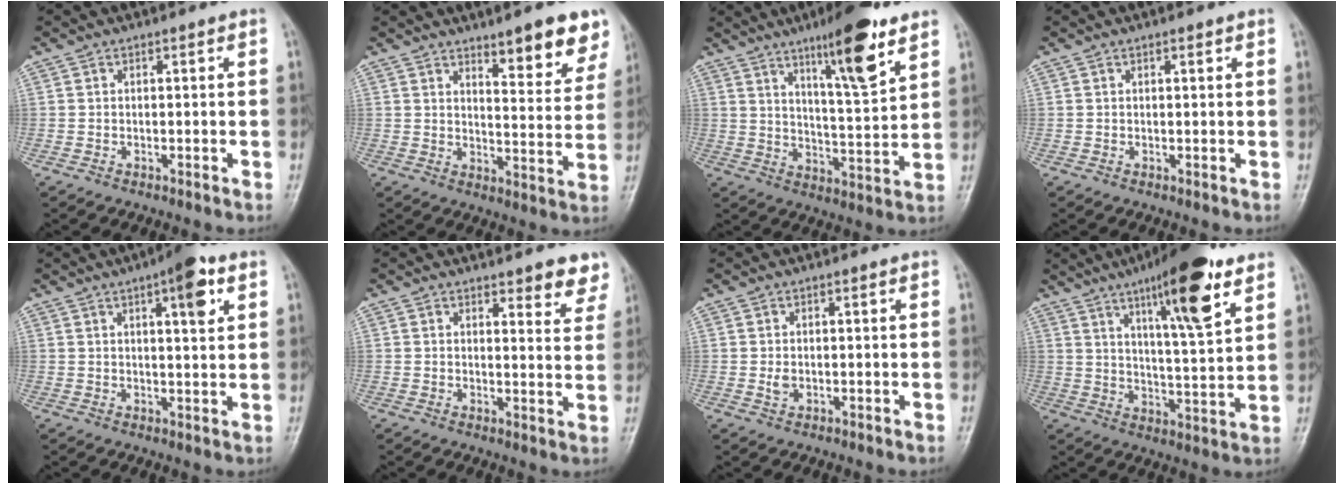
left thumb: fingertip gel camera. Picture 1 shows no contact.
{"total": 10.9, "force": [7.5, 3.1, 7.2], "torque": [-0.059, -0.047, 0.103]}
{"total": 13.9, "force": [8.4, 2.5, 10.7], "torque": [-0.153, -0.051, 0.133]}
{"total": 0.9, "force": [0.5, 0.3, 0.8], "torque": [-0.012, 0.000, 0.007]}
{"total": 8.0, "force": [3.6, 2.2, 6.8], "torque": [-0.085, -0.010, 0.047]}
{"total": 6.6, "force": [5.2, 2.3, 3.3], "torque": [-0.006, -0.028, 0.051]}
{"total": 1.8, "force": [0.1, 1.2, 1.4], "torque": [-0.021, 0.000, 0.003]}
{"total": 16.6, "force": [9.6, 3.2, 13.2], "torque": [-0.190, -0.046, 0.151]}